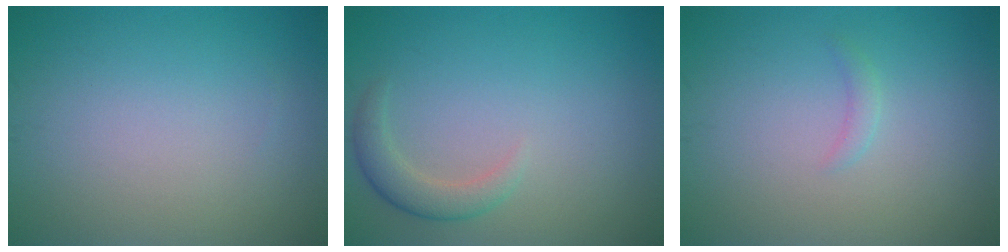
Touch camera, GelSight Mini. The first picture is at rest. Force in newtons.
{"total": 2.3, "press": 2.3, "slide": 0.3}
{"total": 0.8, "press": 0.8, "slide": 0.1}